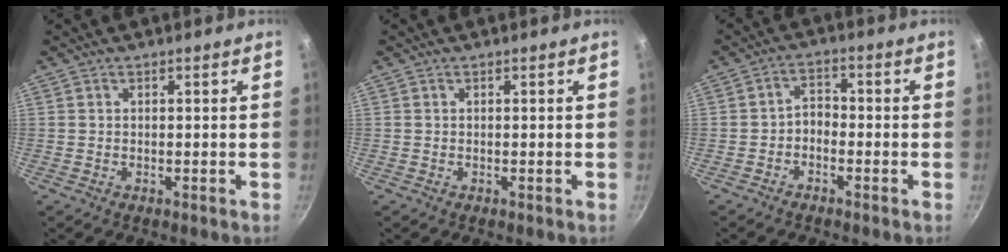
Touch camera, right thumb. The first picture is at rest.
{"total": 0.0}
{"total": 3.0, "force": [-1.5, 2.0, 1.7], "torque": [-0.018, 0.024, -0.032]}